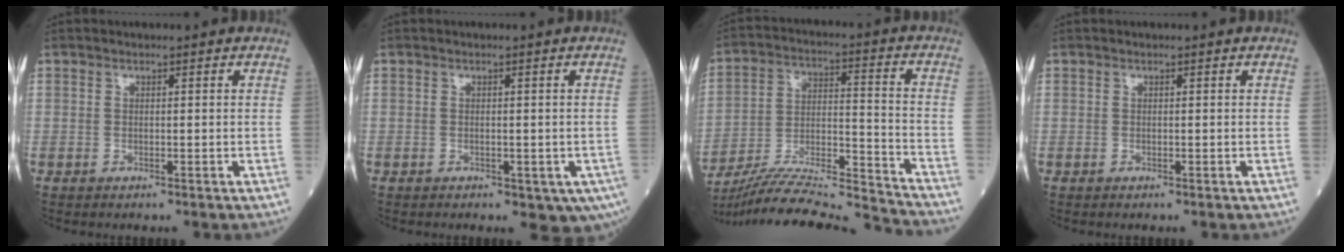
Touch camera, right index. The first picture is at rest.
{"total": 5.2, "force": [-2.6, 2.4, 3.7], "torque": [-0.026, -0.004, -0.032]}
{"total": 20.5, "force": [-19.5, -1.1, 6.1], "torque": [-0.129, -0.005, -0.318]}
{"total": 0.0}